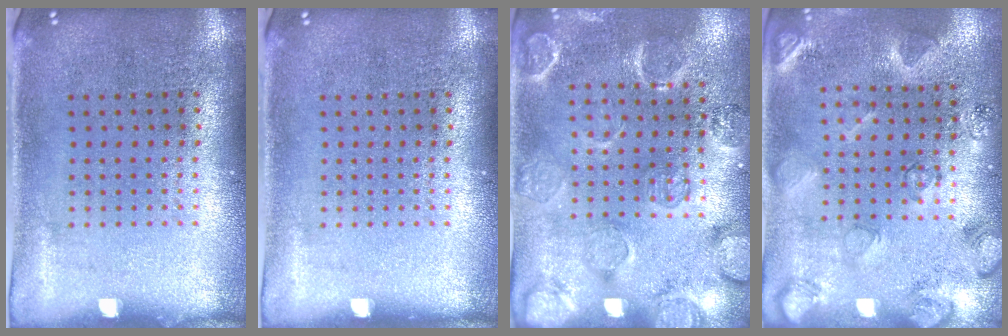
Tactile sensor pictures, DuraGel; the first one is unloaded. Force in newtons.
{"total": 0.0}
{"total": 2.5, "press": 2.2, "slide": 1.1}
{"total": 2.1, "press": 2.1, "slide": 0.5}